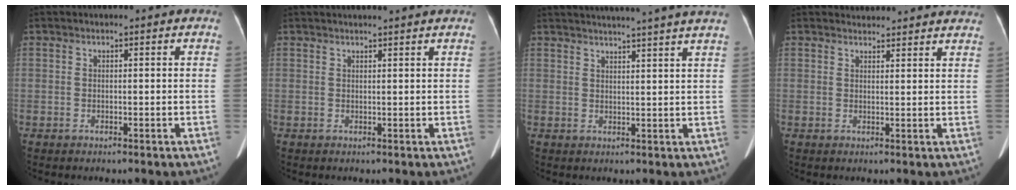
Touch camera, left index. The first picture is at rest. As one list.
[{"total": 4.5, "force": [4.2, -0.5, 1.5], "torque": [-0.016, 0.020, 0.048]}, {"total": 15.4, "force": [14.0, -1.6, 6.4], "torque": [-0.106, -0.014, 0.171]}, {"total": 8.5, "force": [8.4, 1.3, 0.9], "torque": [0.006, 0.013, 0.078]}]